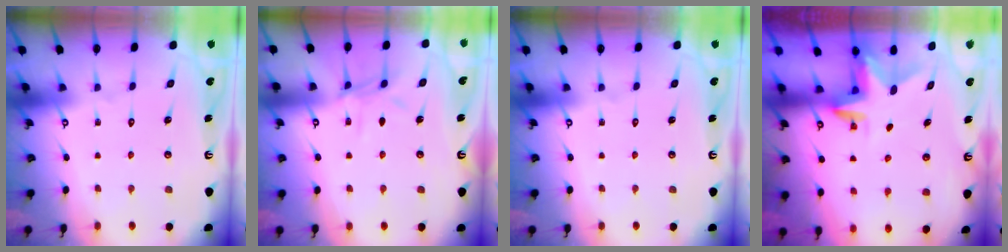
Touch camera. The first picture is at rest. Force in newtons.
{"total": 6.9, "press": 6.8, "slide": 0.6}
{"total": 0.0}
{"total": 2.9, "press": 2.9, "slide": 0.3}